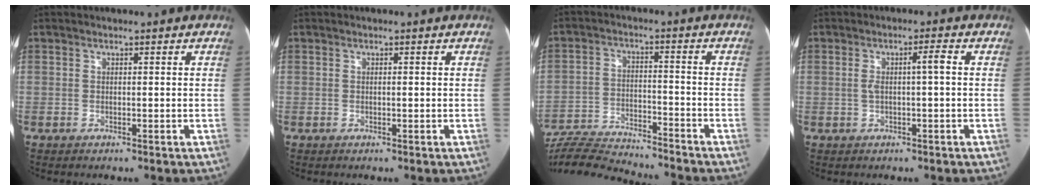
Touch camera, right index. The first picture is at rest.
{"total": 0.6, "force": [0.0, 0.2, 0.5], "torque": [-0.011, 0.002, 0.000]}
{"total": 15.4, "force": [-14.7, 1.2, 4.4], "torque": [-0.084, 0.005, -0.238]}
{"total": 3.4, "force": [0.1, 0.5, 3.4], "torque": [-0.064, 0.014, 0.005]}